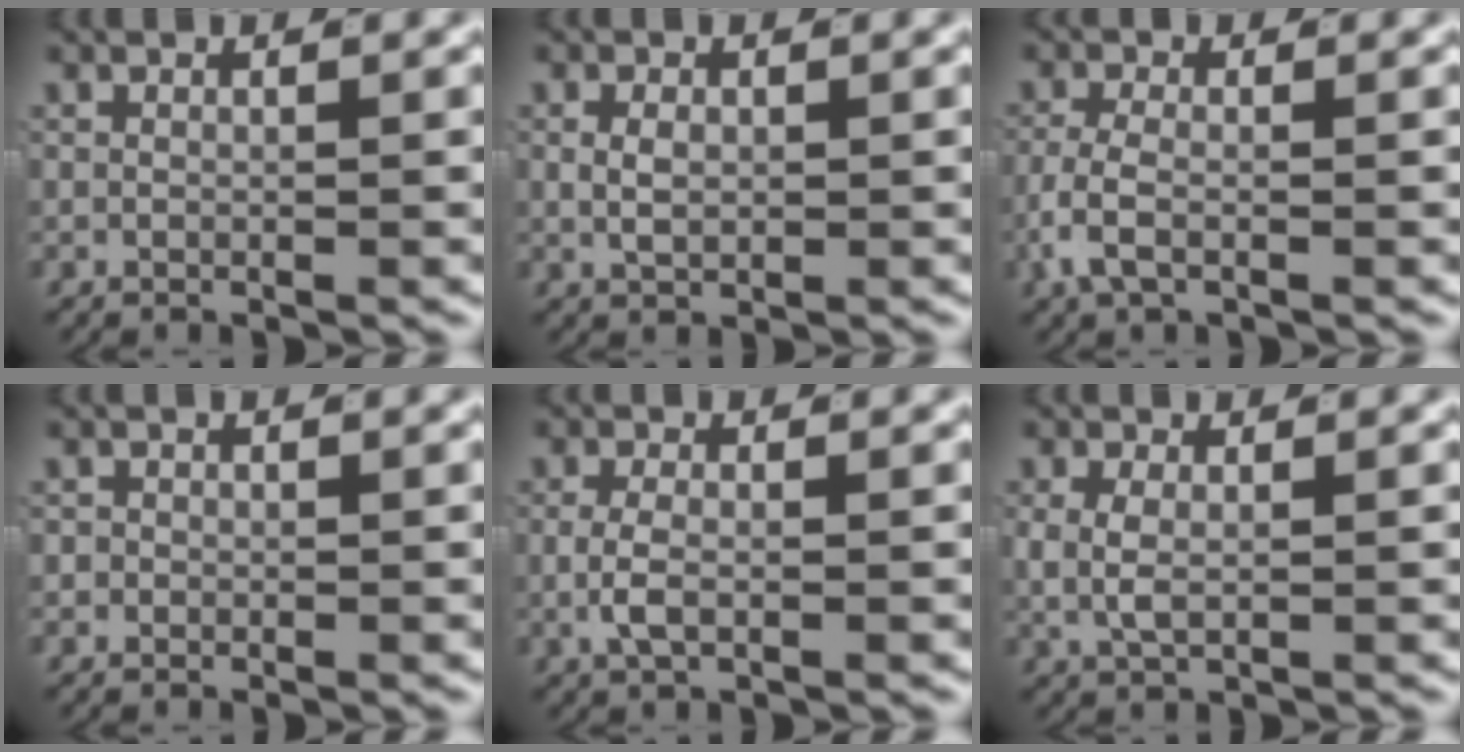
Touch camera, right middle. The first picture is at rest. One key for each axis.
{"total": 1.5, "fx": 0.1, "fy": 0.9, "fz": 1.2, "tx": -0.024, "ty": -0.006, "tz": 0.009}
{"total": 2.8, "fx": -1.0, "fy": 1.2, "fz": 2.3, "tx": -0.060, "ty": -0.007, "tz": -0.016}
{"total": 0.6, "fx": -0.2, "fy": 0.5, "fz": 0.0, "tx": 0.003, "ty": -0.001, "tz": -0.005}
{"total": 1.9, "fx": -0.4, "fy": 0.7, "fz": 1.7, "tx": -0.038, "ty": -0.006, "tz": -0.005}
{"total": 2.5, "fx": 0.3, "fy": 1.4, "fz": 2.1, "tx": -0.050, "ty": -0.008, "tz": 0.014}